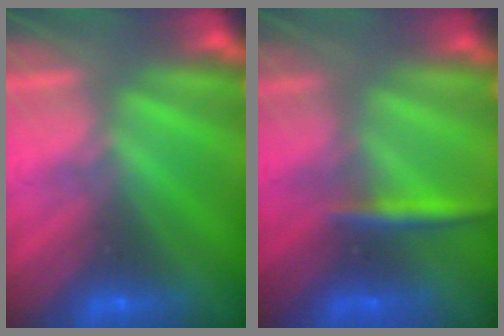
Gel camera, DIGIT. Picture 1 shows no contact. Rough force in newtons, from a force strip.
{"total": 2.7}